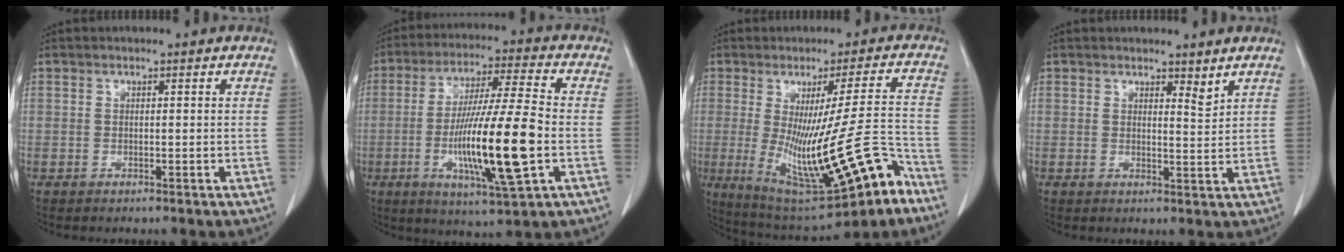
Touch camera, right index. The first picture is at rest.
{"total": 16.5, "force": [-3.5, 0.4, 16.2], "torque": [-0.302, -0.017, -0.061]}
{"total": 19.8, "force": [-7.8, 2.7, 18.0], "torque": [-0.281, -0.023, -0.101]}
{"total": 2.2, "force": [1.9, 0.4, 1.0], "torque": [-0.019, -0.013, 0.031]}